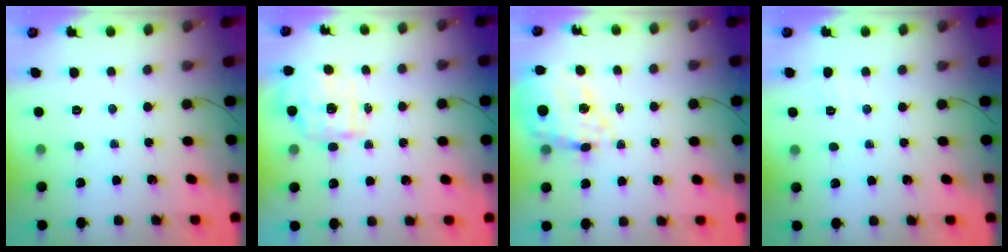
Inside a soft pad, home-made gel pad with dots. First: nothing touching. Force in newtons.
{"total": 2.4, "press": 2.1, "slide": 1.2}
{"total": 17.1, "press": 16.7, "slide": 3.8}
{"total": 1.3, "press": 0.5, "slide": 1.3}